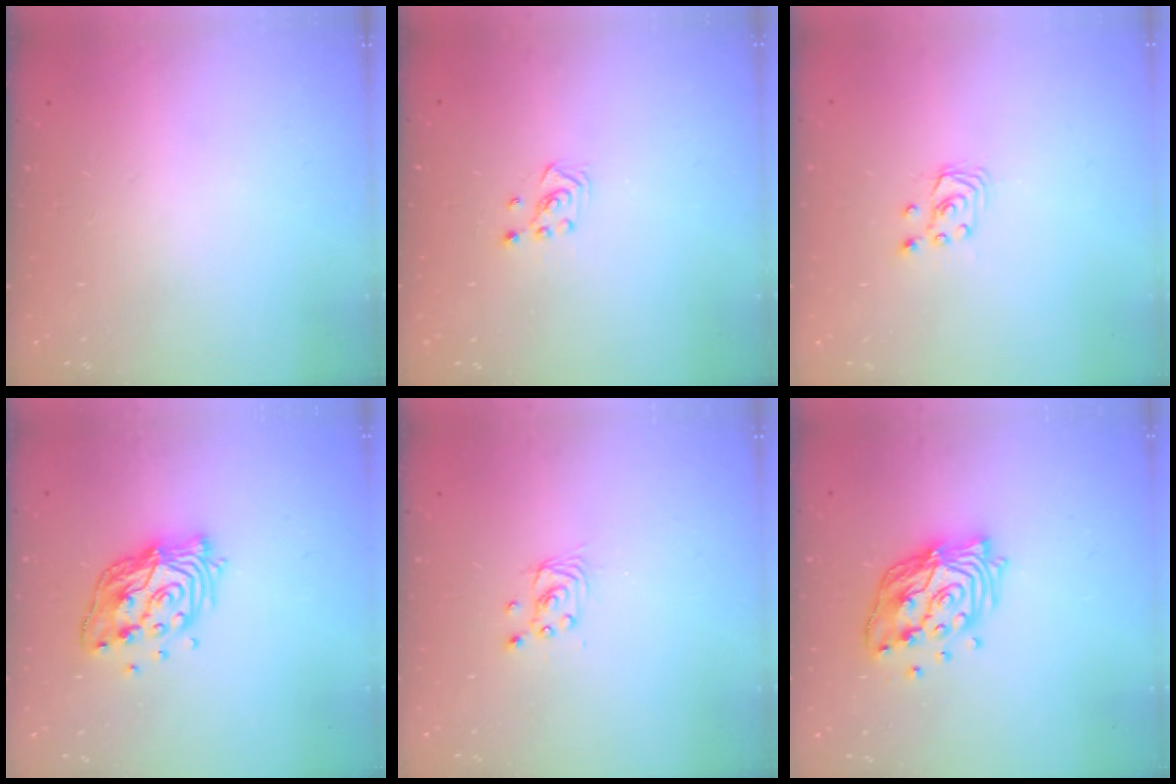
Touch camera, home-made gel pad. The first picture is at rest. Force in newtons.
{"total": 2.5, "press": 2.4, "slide": 0.8}
{"total": 2.6, "press": 2.6, "slide": 0.3}
{"total": 14.4, "press": 14.3, "slide": 1.0}
{"total": 2.5, "press": 2.5, "slide": 0.1}
{"total": 15.6, "press": 15.6, "slide": 1.3}